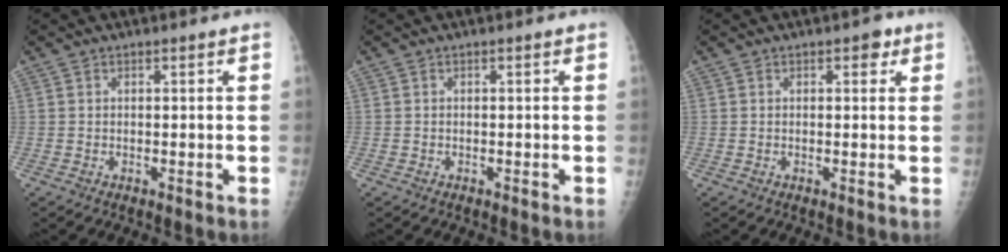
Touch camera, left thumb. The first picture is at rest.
{"total": 0.0}
{"total": 2.0, "force": [0.9, 1.2, 1.2], "torque": [-0.001, 0.001, 0.007]}